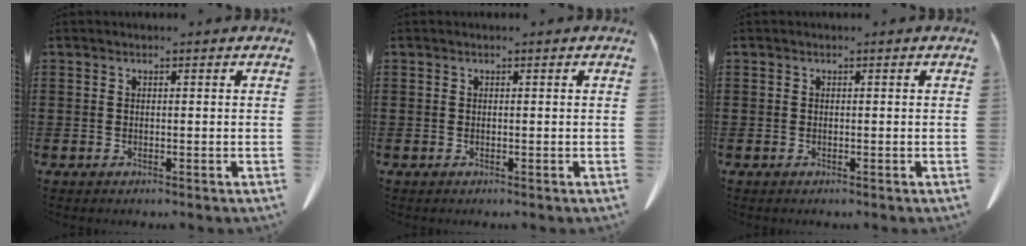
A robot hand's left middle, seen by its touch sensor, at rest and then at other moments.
{"total": 0.0}
{"total": 0.0}